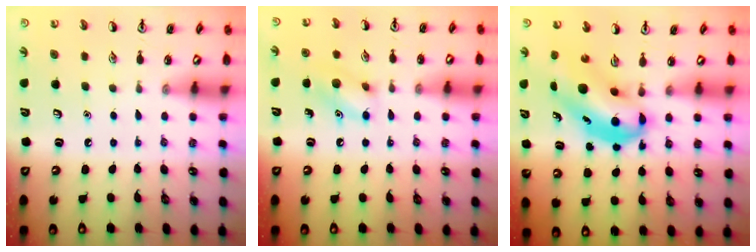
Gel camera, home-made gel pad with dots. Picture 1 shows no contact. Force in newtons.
{"total": 9.4, "press": 9.4, "slide": 0.5}
{"total": 7.6, "press": 7.3, "slide": 2.0}